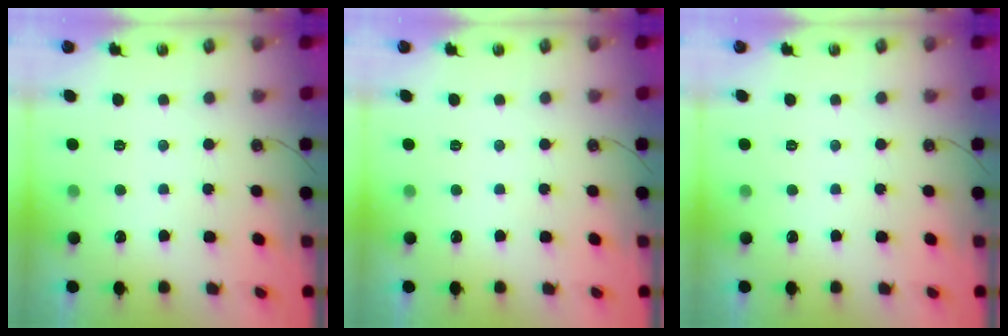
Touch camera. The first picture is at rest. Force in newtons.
{"total": 0.0}
{"total": 0.0}